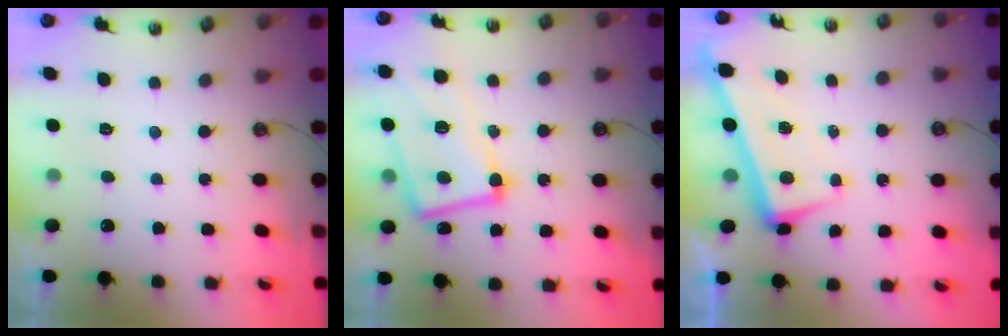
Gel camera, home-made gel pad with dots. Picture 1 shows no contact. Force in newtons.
{"total": 11.5, "press": 11.2, "slide": 2.6}
{"total": 2.0, "press": 1.8, "slide": 0.8}